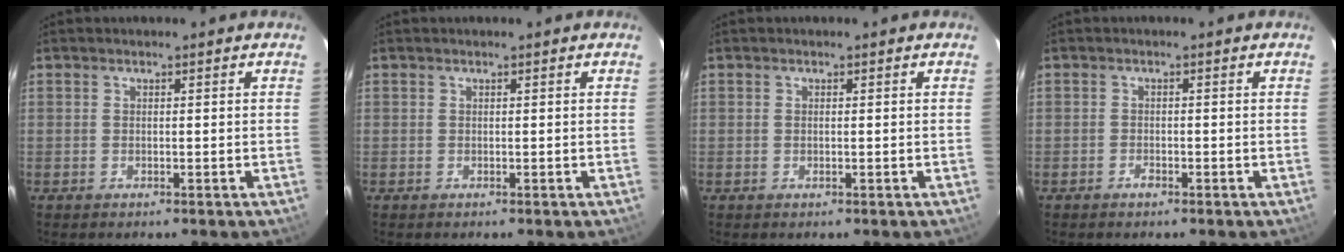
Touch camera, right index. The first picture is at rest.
{"total": 0.0}
{"total": 0.6, "force": [0.0, 0.0, 0.6], "torque": [-0.011, 0.001, -0.001]}
{"total": 1.3, "force": [-1.0, 0.6, 0.5], "torque": [-0.009, 0.001, -0.019]}